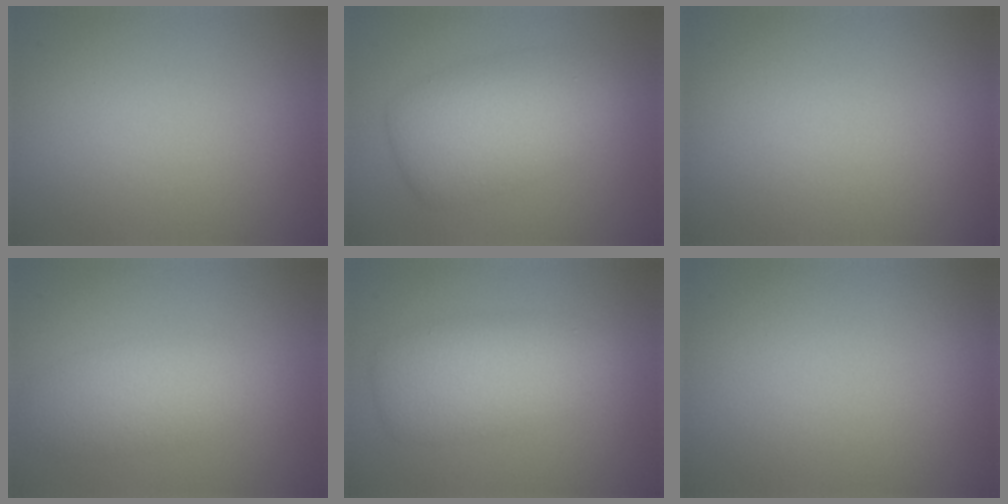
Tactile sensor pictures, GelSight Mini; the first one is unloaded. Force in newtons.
{"total": 5.8, "press": 5.8, "slide": 0.1}
{"total": 0.0}
{"total": 3.5, "press": 3.5, "slide": 0.1}
{"total": 4.6, "press": 4.6, "slide": 0.1}
{"total": 0.0}